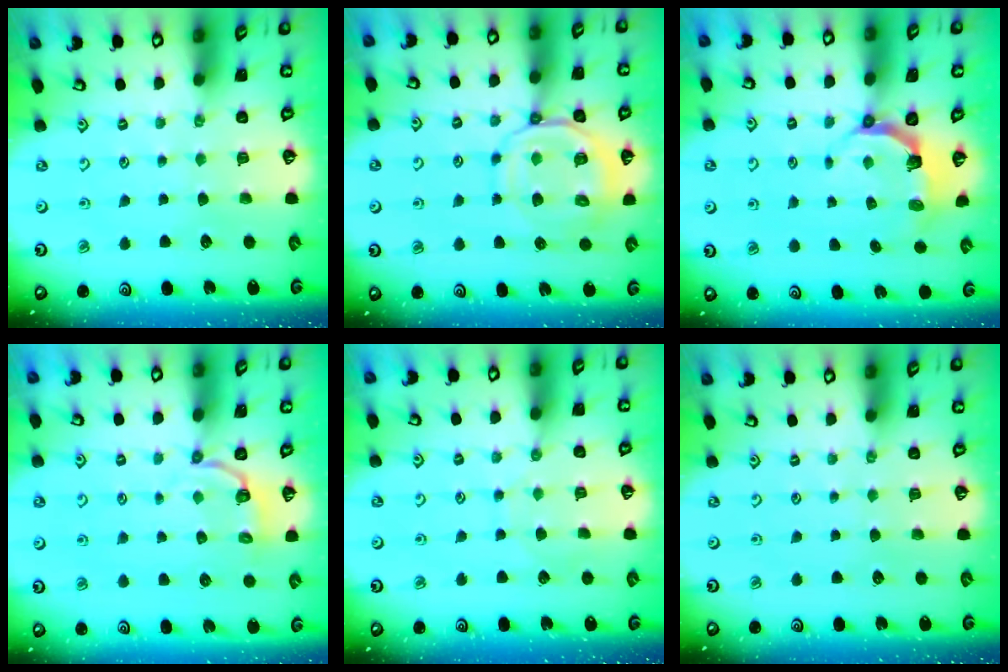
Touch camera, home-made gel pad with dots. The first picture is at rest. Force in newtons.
{"total": 11.5, "press": 11.4, "slide": 1.5}
{"total": 4.8, "press": 3.2, "slide": 3.6}
{"total": 3.1, "press": 1.6, "slide": 2.6}
{"total": 6.0, "press": 6.0, "slide": 0.5}
{"total": 0.0}